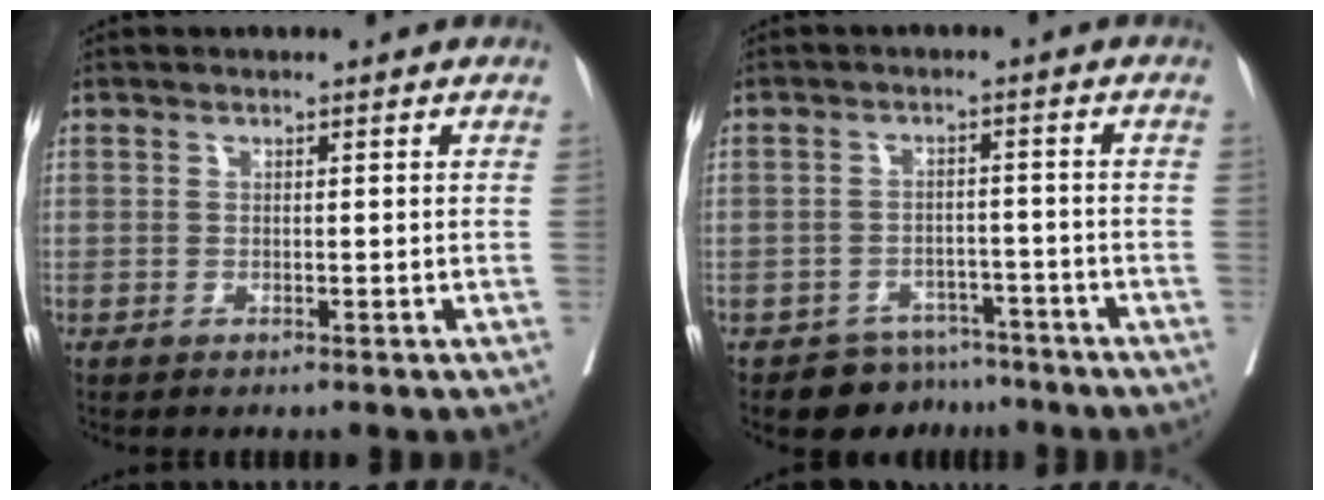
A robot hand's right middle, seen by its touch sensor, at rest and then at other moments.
{"total": 5.7, "force": [-4.9, 2.9, -0.2], "torque": [0.016, 0.015, -0.073]}